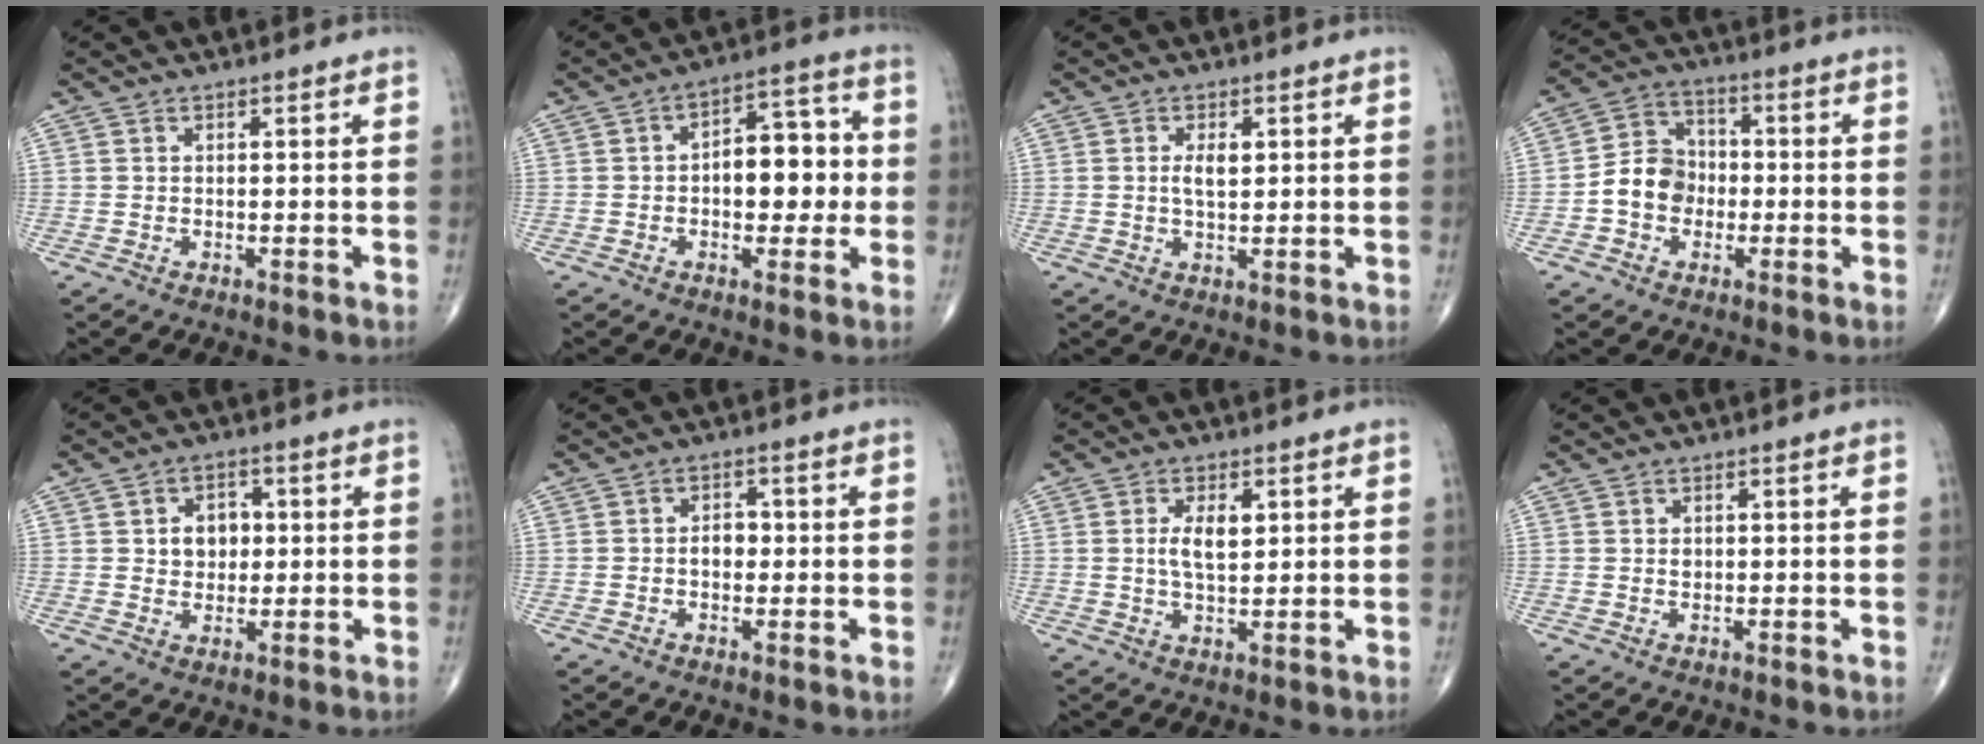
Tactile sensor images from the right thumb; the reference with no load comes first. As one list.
[{"total": 10.7, "force": [-0.4, 6.3, 8.7], "torque": [-0.081, 0.029, -0.011]}, {"total": 3.2, "force": [0.7, 1.6, 2.8], "torque": [-0.047, -0.004, 0.011]}, {"total": 8.6, "force": [-1.7, 7.2, 4.4], "torque": [-0.057, 0.033, -0.044]}, {"total": 5.6, "force": [0.8, 4.4, 3.4], "torque": [-0.022, 0.001, 0.011]}, {"total": 3.3, "force": [-0.2, 2.4, 2.2], "torque": [-0.020, 0.009, -0.009]}, {"total": 5.3, "force": [1.2, 2.6, 4.5], "torque": [-0.076, -0.008, 0.021]}, {"total": 0.9, "force": [0.1, 0.7, 0.5], "torque": [-0.006, 0.001, 0.002]}]